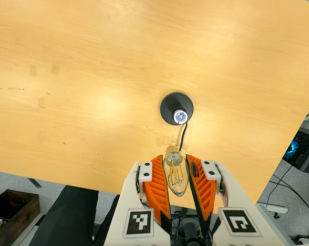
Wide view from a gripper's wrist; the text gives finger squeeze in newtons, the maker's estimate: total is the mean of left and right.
{"total": 15.0, "left": 16.8, "right": 13.2}